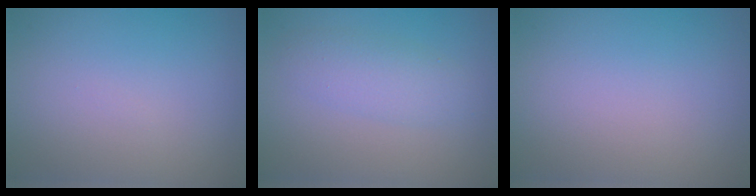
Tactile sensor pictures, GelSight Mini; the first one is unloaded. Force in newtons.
{"total": 2.8, "press": 2.8, "slide": 0.1}
{"total": 0.0}